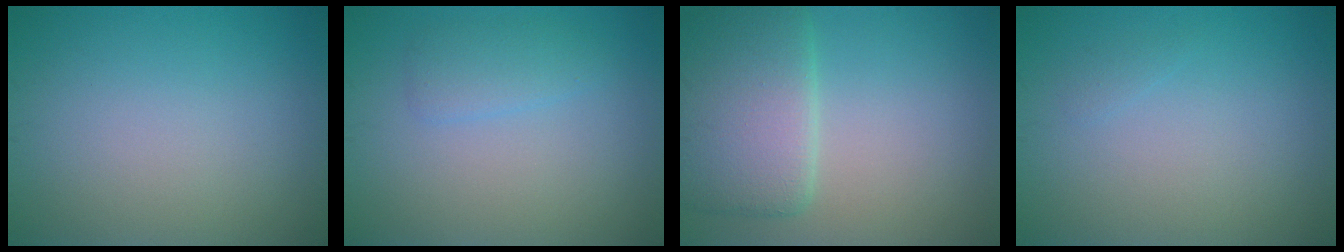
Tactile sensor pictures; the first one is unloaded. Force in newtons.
{"total": 1.9, "press": 1.9, "slide": 0.1}
{"total": 6.8, "press": 6.8, "slide": 0.1}
{"total": 0.5, "press": 0.5, "slide": 0.1}